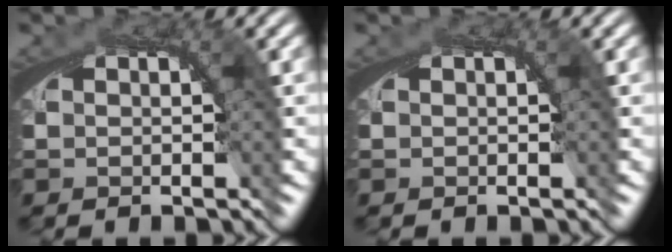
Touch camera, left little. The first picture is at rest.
{"total": 0.0}